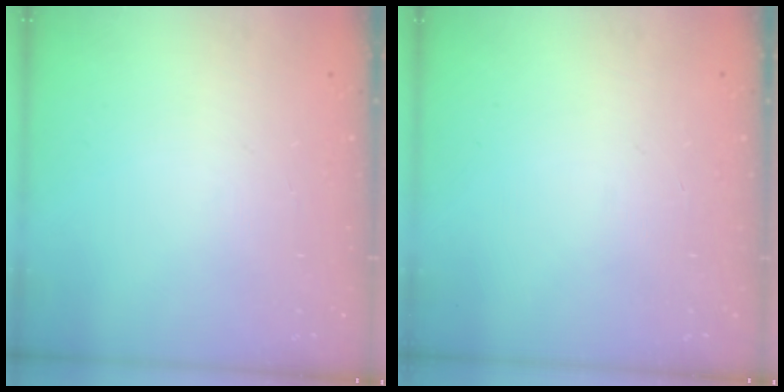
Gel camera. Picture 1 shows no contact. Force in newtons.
{"total": 0.0}